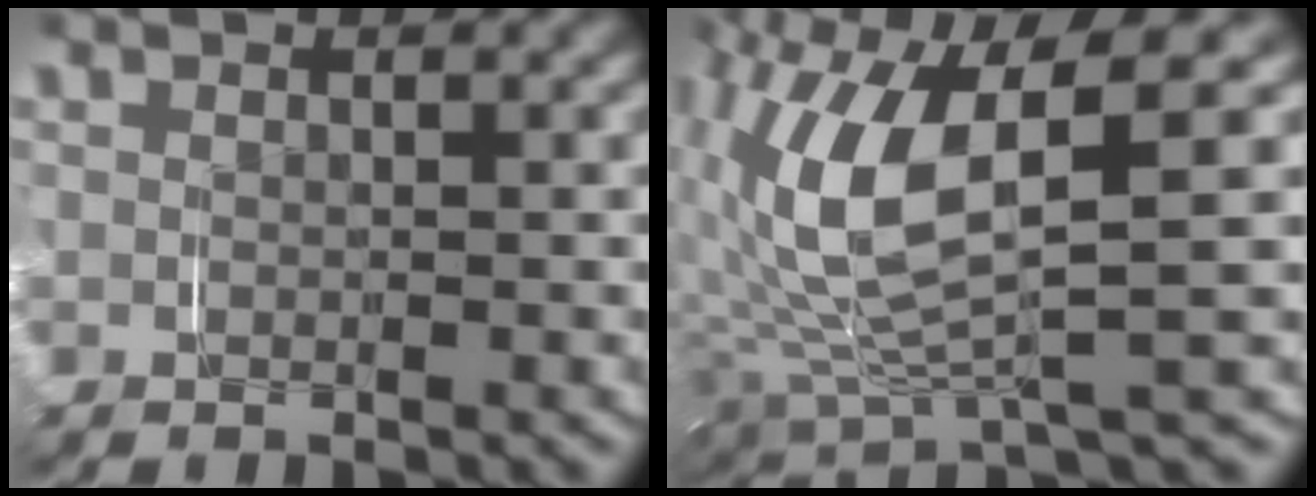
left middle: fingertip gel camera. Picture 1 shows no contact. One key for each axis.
{"total": 9.3, "fx": 1.2, "fy": 4.2, "fz": 8.2, "tx": -0.173, "ty": -0.006, "tz": 0.024}